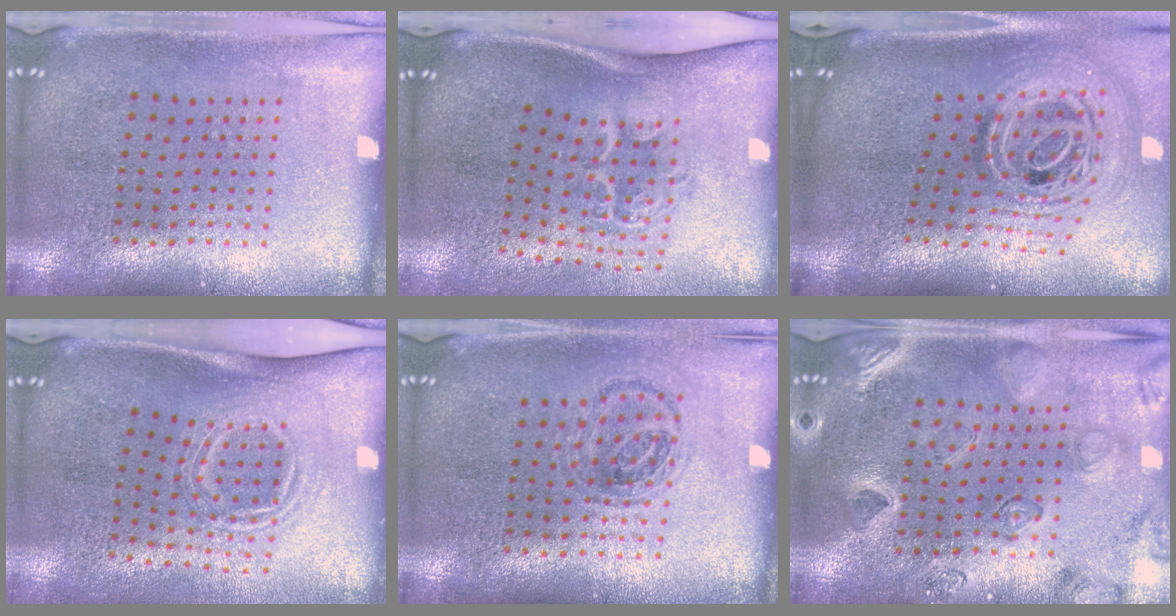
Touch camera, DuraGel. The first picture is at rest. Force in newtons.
{"total": 2.2, "press": 1.4, "slide": 1.7}
{"total": 2.4, "press": 1.7, "slide": 1.6}
{"total": 1.7, "press": 1.2, "slide": 1.2}
{"total": 0.9, "press": 0.9, "slide": 0.3}
{"total": 2.4, "press": 2.3, "slide": 0.6}